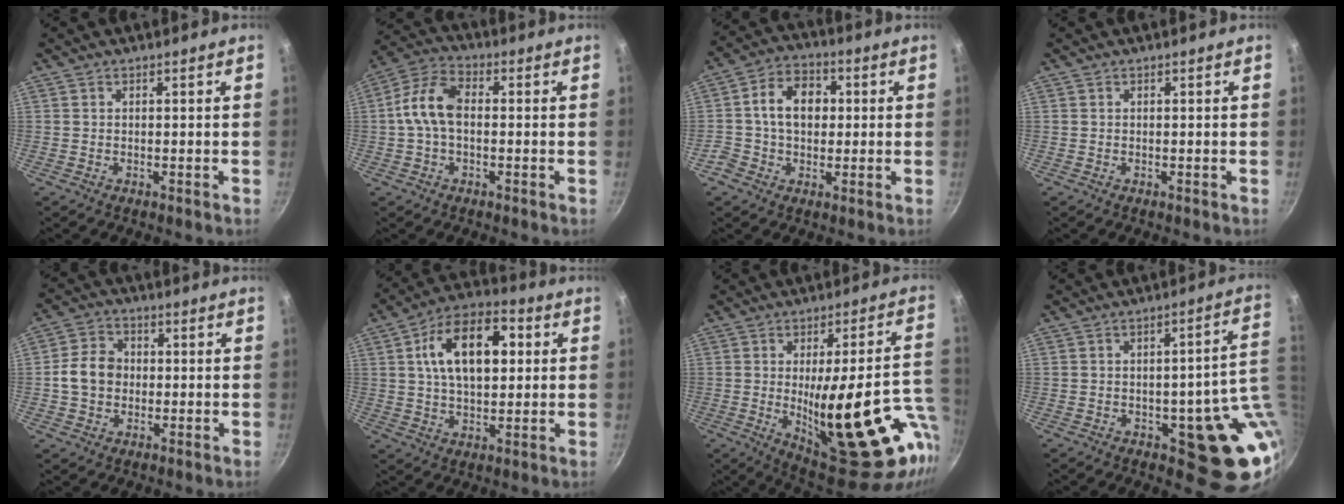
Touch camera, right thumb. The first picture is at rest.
{"total": 9.6, "force": [0.1, 5.7, 7.7], "torque": [-0.146, 0.032, -0.013]}
{"total": 9.7, "force": [0.5, 7.7, 5.8], "torque": [-0.065, 0.016, -0.008]}
{"total": 0.0}
{"total": 7.7, "force": [-0.4, 6.5, 4.3], "torque": [-0.050, 0.018, -0.019]}
{"total": 16.3, "force": [3.5, 9.4, 12.8], "torque": [-0.181, 0.013, 0.047]}
{"total": 26.4, "force": [-5.8, 8.4, 24.4], "torque": [-0.304, -0.006, -0.060]}
{"total": 15.1, "force": [-1.2, 8.5, 12.4], "torque": [-0.073, 0.018, -0.002]}